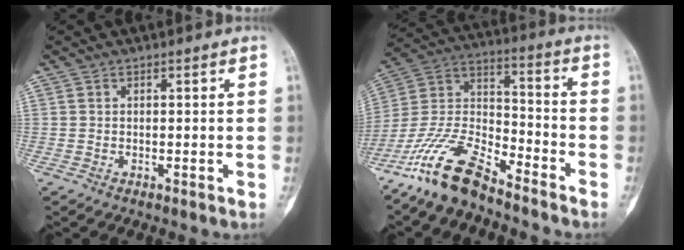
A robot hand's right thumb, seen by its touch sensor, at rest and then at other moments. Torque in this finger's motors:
{"motor_torque": [0.21, 0.17, 1.52, -1.25, 0.08]}